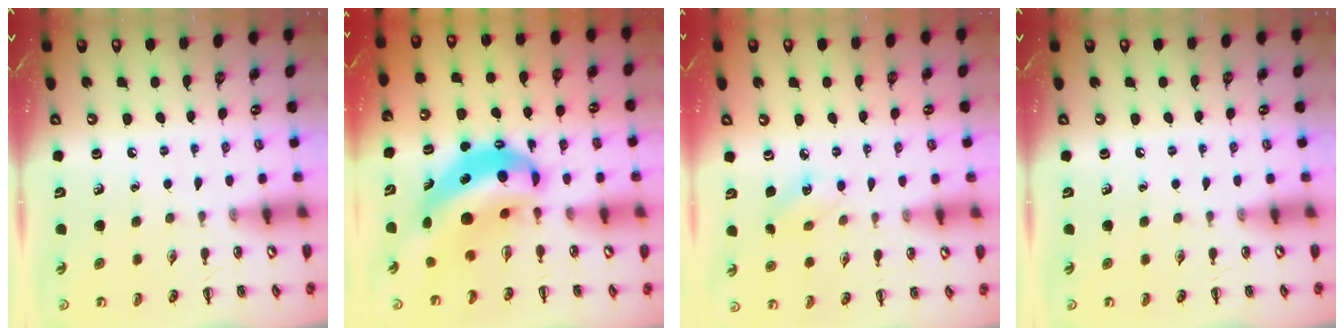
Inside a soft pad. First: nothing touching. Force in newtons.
{"total": 10.2, "press": 9.9, "slide": 2.4}
{"total": 5.5, "press": 5.3, "slide": 1.6}
{"total": 0.0}